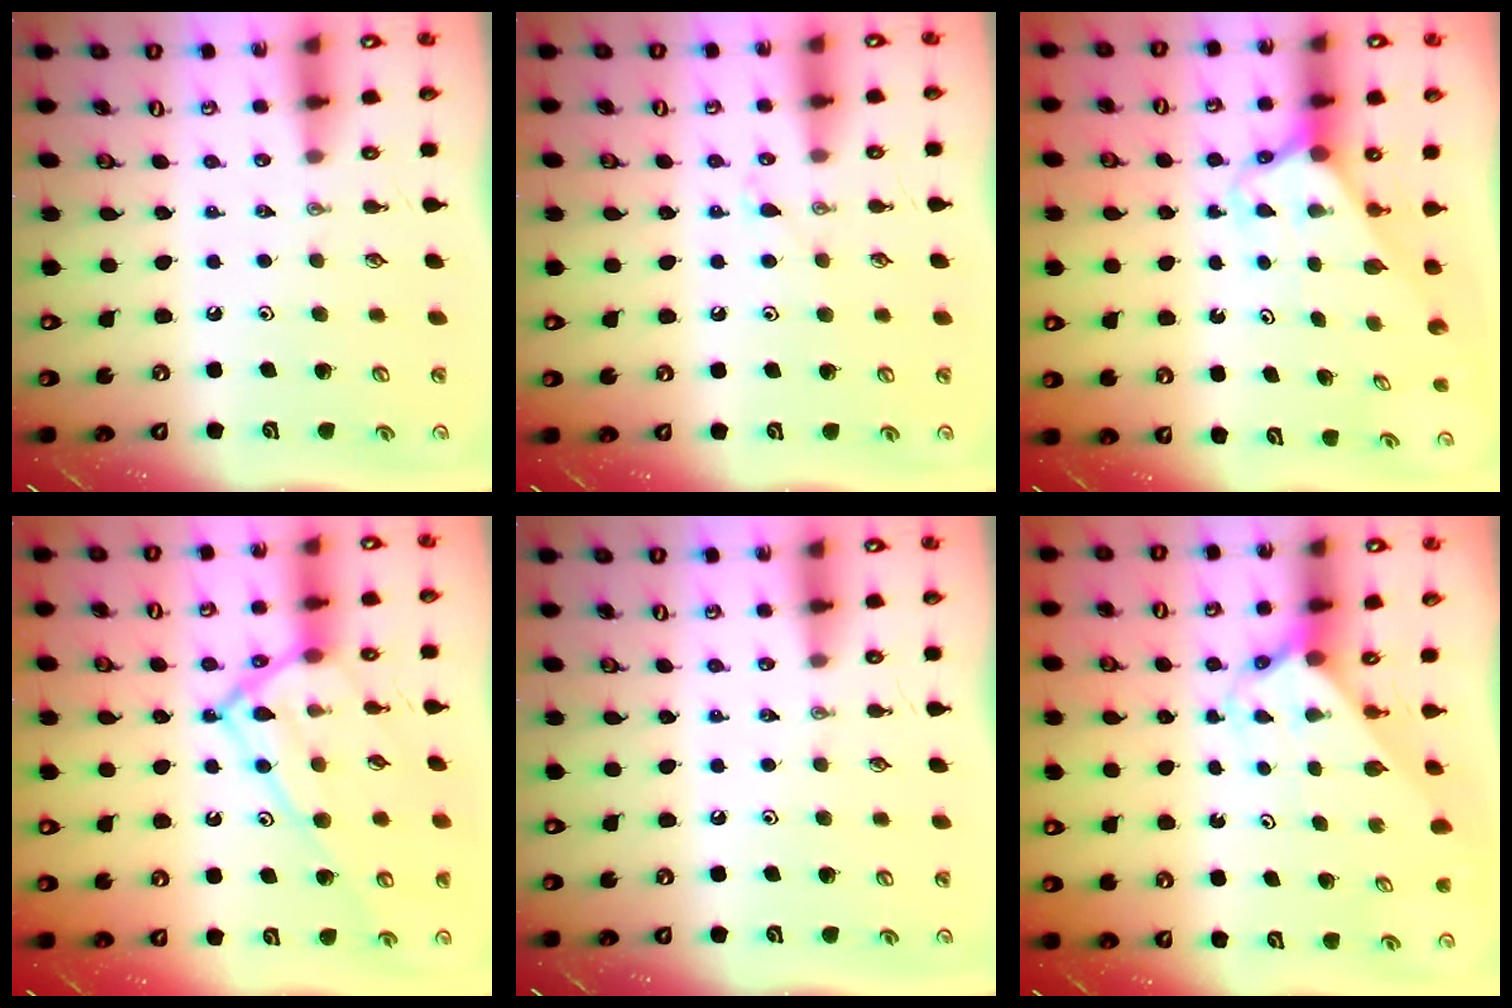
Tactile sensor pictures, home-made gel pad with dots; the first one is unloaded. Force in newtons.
{"total": 4.1, "press": 4.1, "slide": 0.5}
{"total": 2.6, "press": 2.6, "slide": 0.1}
{"total": 17.1, "press": 17.0, "slide": 1.4}
{"total": 0.0}
{"total": 2.3, "press": 2.3, "slide": 0.1}